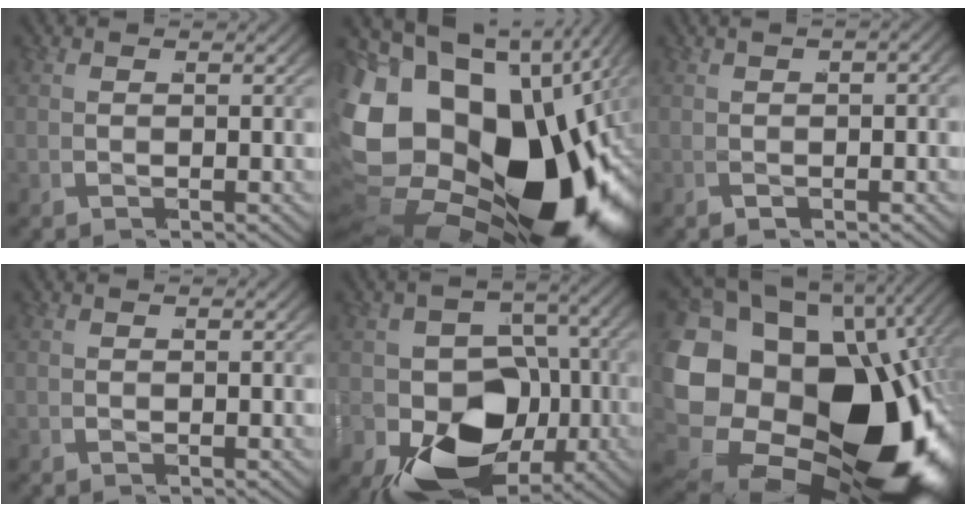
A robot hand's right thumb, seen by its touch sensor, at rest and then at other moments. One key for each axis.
{"total": 28.3, "fx": -4.4, "fy": 18.9, "fz": 20.6, "tx": -0.389, "ty": -0.076, "tz": -0.040}
{"total": 3.3, "fx": -0.1, "fy": 1.9, "fz": 2.7, "tx": -0.048, "ty": -0.004, "tz": -0.003}
{"total": 0.0}
{"total": 16.8, "fx": -4.6, "fy": 12.4, "fz": 10.5, "tx": -0.236, "ty": -0.093, "tz": -0.040}
{"total": 30.7, "fx": -4.8, "fy": 20.9, "fz": 22.0, "tx": -0.398, "ty": -0.086, "tz": -0.044}